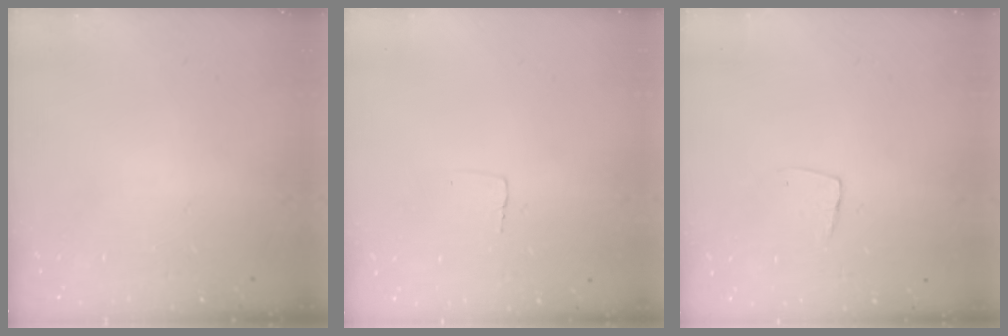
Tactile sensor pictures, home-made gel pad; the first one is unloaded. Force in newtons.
{"total": 2.6, "press": 2.6, "slide": 0.1}
{"total": 5.3, "press": 5.3, "slide": 0.3}